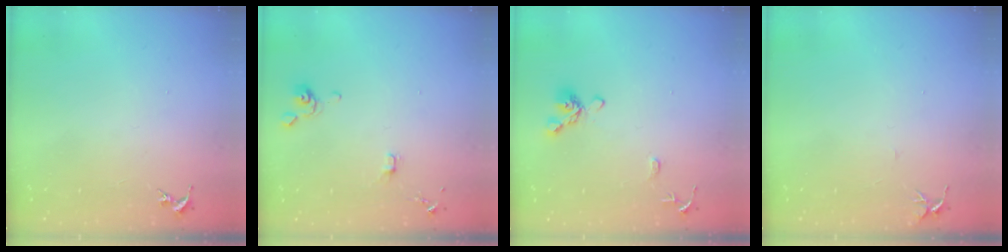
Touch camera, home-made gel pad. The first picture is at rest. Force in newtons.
{"total": 5.8, "press": 5.7, "slide": 0.8}
{"total": 10.7, "press": 10.6, "slide": 1.3}
{"total": 4.5, "press": 4.5, "slide": 0.4}